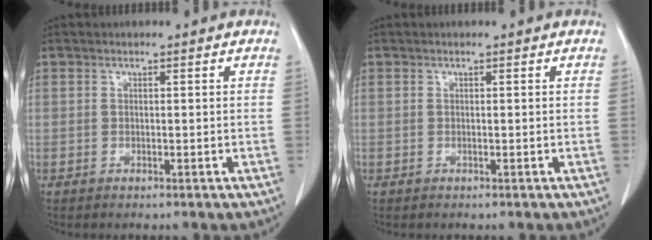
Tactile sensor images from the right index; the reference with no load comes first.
{"total": 0.0}